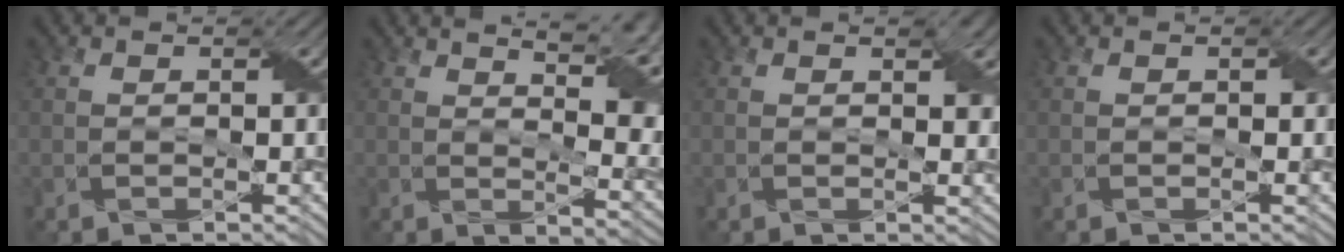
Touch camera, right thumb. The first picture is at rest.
{"total": 12.5, "force": [5.6, 4.1, 10.4], "torque": [-0.138, 0.029, 0.080]}
{"total": 2.9, "force": [1.2, 1.3, 2.2], "torque": [-0.033, -0.005, 0.024]}
{"total": 0.0}